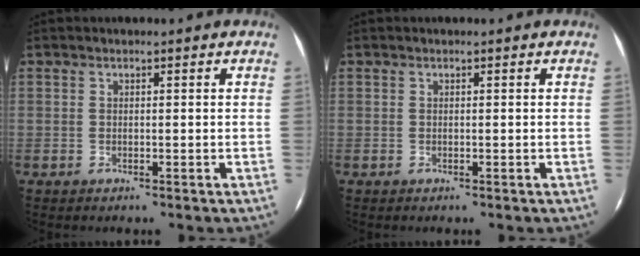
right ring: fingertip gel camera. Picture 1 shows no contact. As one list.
[{"total": 0.0}]